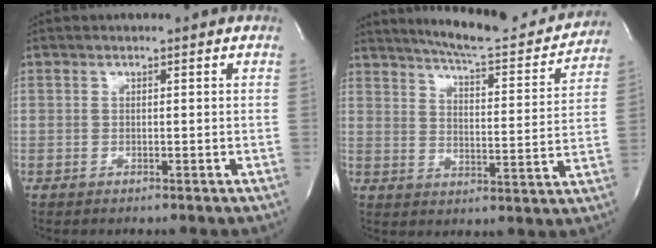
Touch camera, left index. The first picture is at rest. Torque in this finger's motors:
{"motor_torque": [0.34, -0.45, 0.22, 0.06]}